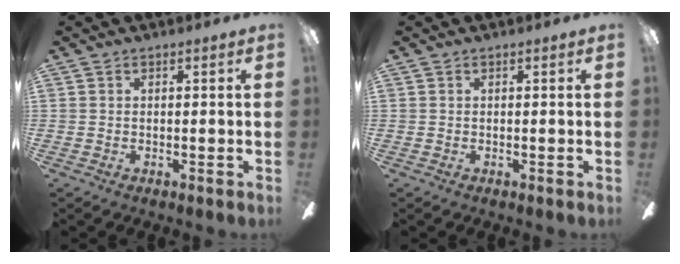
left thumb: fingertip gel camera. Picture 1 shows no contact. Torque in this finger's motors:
{"motor_torque": [0.00, 0.00, -0.16, 0.16, 0.00]}